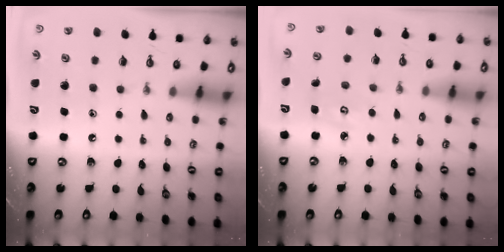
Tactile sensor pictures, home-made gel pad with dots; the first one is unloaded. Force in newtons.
{"total": 4.7, "press": 4.7, "slide": 0.4}